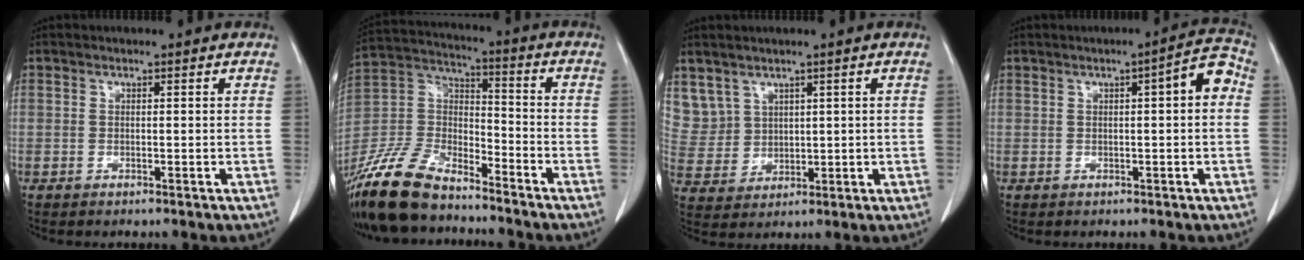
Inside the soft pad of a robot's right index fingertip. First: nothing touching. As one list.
[{"total": 15.4, "force": [-12.8, 5.0, 6.9], "torque": [-0.147, 0.003, -0.246]}, {"total": 7.7, "force": [4.7, 6.1, 0.8], "torque": [-0.030, 0.017, 0.115]}, {"total": 4.8, "force": [0.7, 0.8, 4.7], "torque": [-0.057, 0.019, 0.005]}]